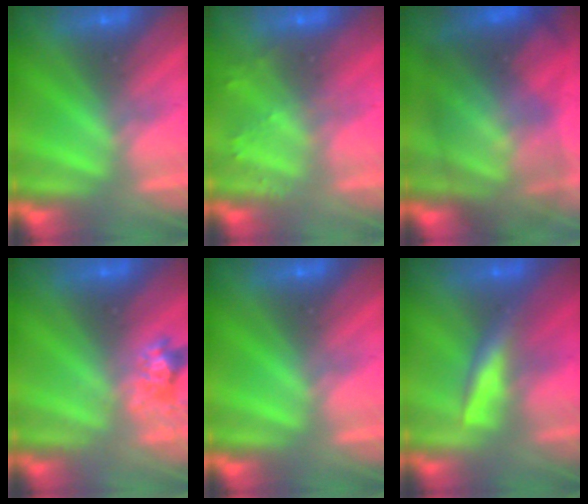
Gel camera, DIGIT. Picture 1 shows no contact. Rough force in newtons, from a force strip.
{"total": 2.2}
{"total": 9.6}
{"total": 2.4}
{"total": 0.0}
{"total": 2.4}